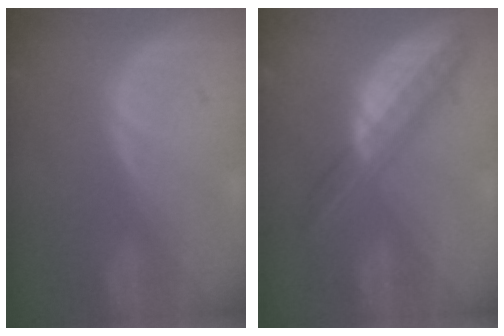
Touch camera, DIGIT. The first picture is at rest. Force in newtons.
{"total": 7.7, "press": 6.5, "slide": 4.1}